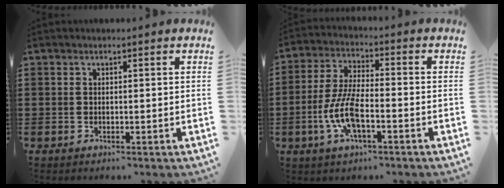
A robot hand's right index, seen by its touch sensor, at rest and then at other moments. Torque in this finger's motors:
{"motor_torque": [1.99, 0.15, 0.81, 0.14]}